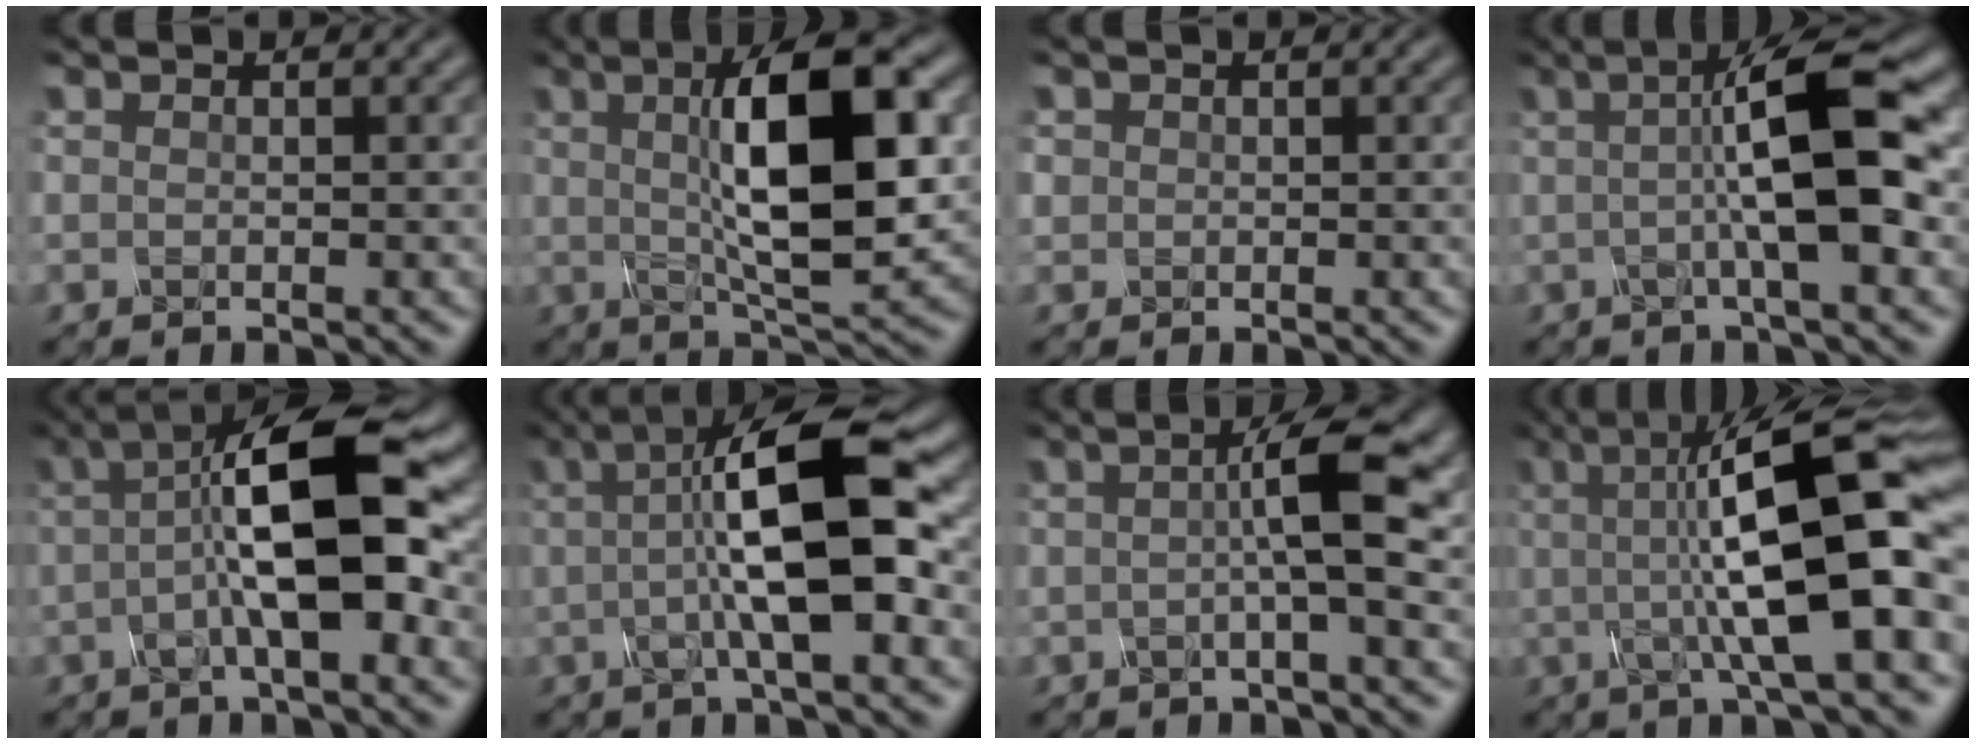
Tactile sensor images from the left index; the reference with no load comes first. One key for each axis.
{"total": 11.6, "fx": 1.9, "fy": 3.4, "fz": 10.9, "tx": -0.162, "ty": 0.008, "tz": 0.031}
{"total": 0.8, "fx": 0.2, "fy": 0.8, "fz": 0.1, "tx": 0.003, "ty": -0.001, "tz": 0.002}
{"total": 8.7, "fx": 0.7, "fy": 1.7, "fz": 8.5, "tx": -0.116, "ty": 0.011, "tz": 0.004}
{"total": 9.2, "fx": 0.5, "fy": 2.4, "fz": 8.9, "tx": -0.139, "ty": 0.014, "tz": 0.000}
{"total": 10.2, "fx": 0.7, "fy": 2.5, "fz": 9.9, "tx": -0.149, "ty": 0.015, "tz": 0.007}
{"total": 5.6, "fx": 0.6, "fy": 0.9, "fz": 5.5, "tx": -0.085, "ty": 0.010, "tz": 0.003}
{"total": 13.7, "fx": 0.8, "fy": 3.5, "fz": 13.2, "tx": -0.189, "ty": 0.018, "tz": 0.004}